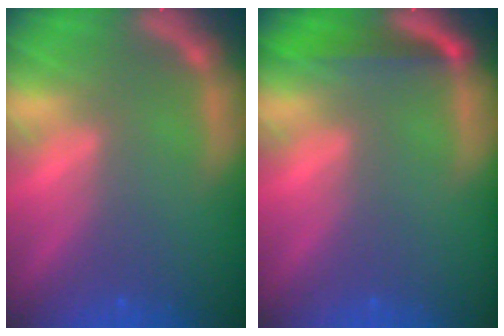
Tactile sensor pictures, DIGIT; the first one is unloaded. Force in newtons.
{"total": 3.0}